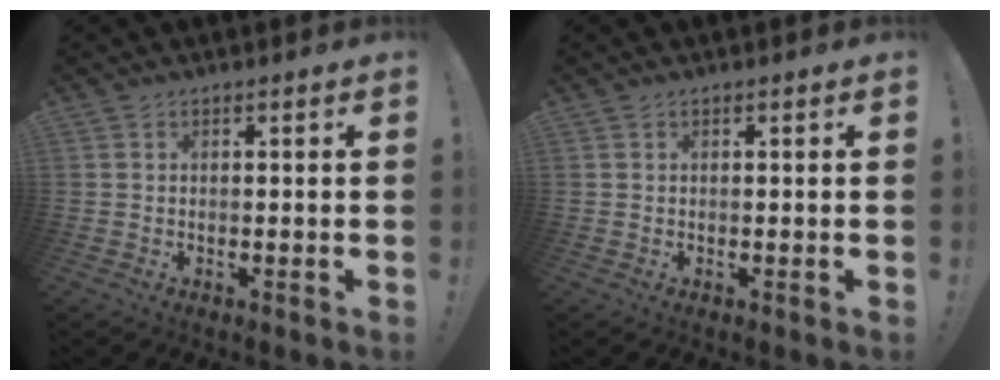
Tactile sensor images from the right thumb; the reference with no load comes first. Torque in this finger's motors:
{"motor_torque": [-0.09, 0.11, -0.03, 0.00, 0.00]}